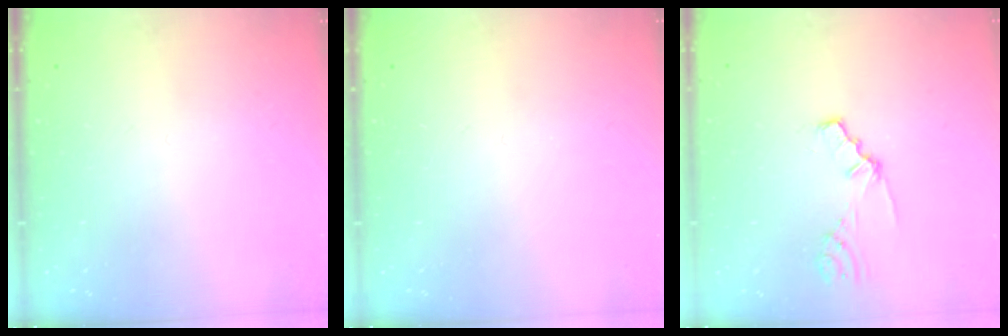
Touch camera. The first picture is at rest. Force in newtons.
{"total": 0.0}
{"total": 1.1, "press": 1.1, "slide": 0.2}